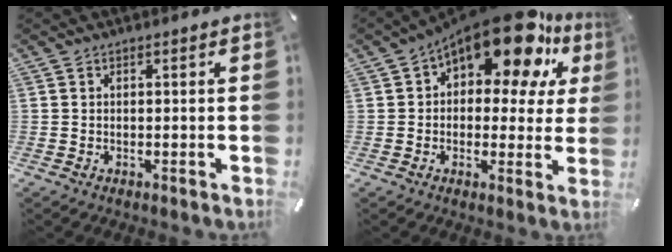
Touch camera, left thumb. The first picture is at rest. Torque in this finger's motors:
{"motor_torque": [1.02, 2.08, 2.15, -0.62, 0.22]}